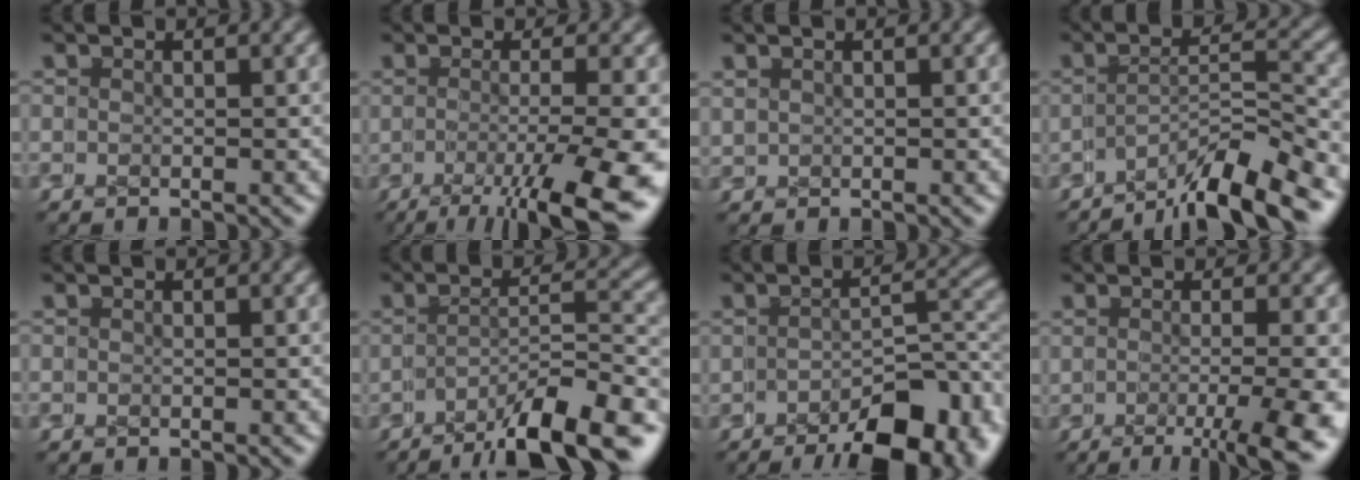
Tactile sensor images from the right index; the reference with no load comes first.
{"total": 7.6, "force": [-4.9, 2.0, 5.4], "torque": [-0.066, -0.022, -0.059]}
{"total": 0.8, "force": [0.5, 0.3, -0.5], "torque": [0.010, 0.006, 0.005]}
{"total": 7.3, "force": [-6.3, 1.5, 3.4], "torque": [-0.015, 0.007, -0.099]}
{"total": 0.0}
{"total": 8.7, "force": [-7.4, 1.5, 4.4], "torque": [-0.028, 0.009, -0.112]}
{"total": 7.7, "force": [-5.6, 2.5, 4.7], "torque": [-0.024, 0.007, -0.085]}
{"total": 6.3, "force": [-4.4, 2.0, 4.1], "torque": [-0.039, -0.014, -0.057]}